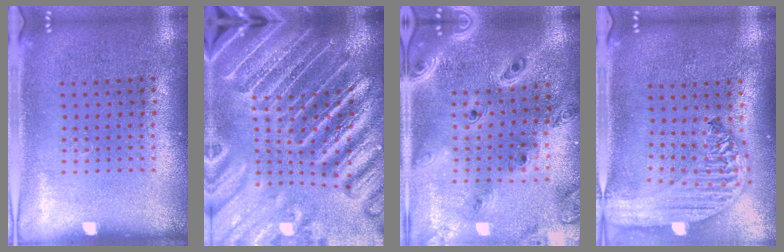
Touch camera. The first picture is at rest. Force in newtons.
{"total": 5.2, "press": 4.6, "slide": 2.5}
{"total": 2.3, "press": 2.1, "slide": 1.0}
{"total": 3.1, "press": 2.5, "slide": 1.8}